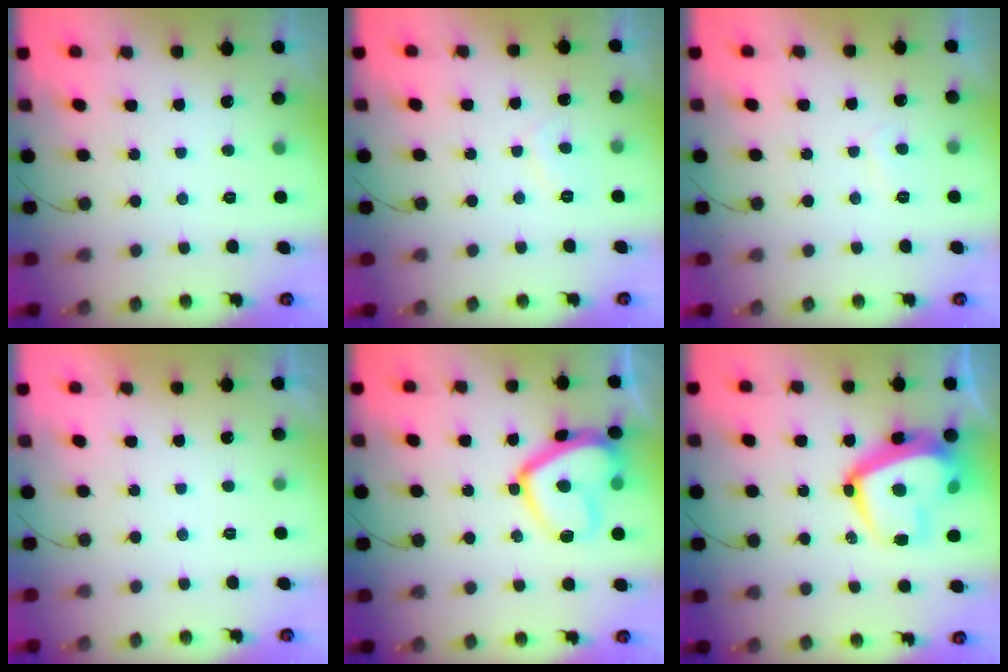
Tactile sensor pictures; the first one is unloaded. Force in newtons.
{"total": 2.2, "press": 2.0, "slide": 0.8}
{"total": 1.1, "press": 1.0, "slide": 0.4}
{"total": 2.1, "press": 2.1, "slide": 0.4}
{"total": 14.5, "press": 14.5, "slide": 1.2}
{"total": 20.7, "press": 20.7, "slide": 1.5}